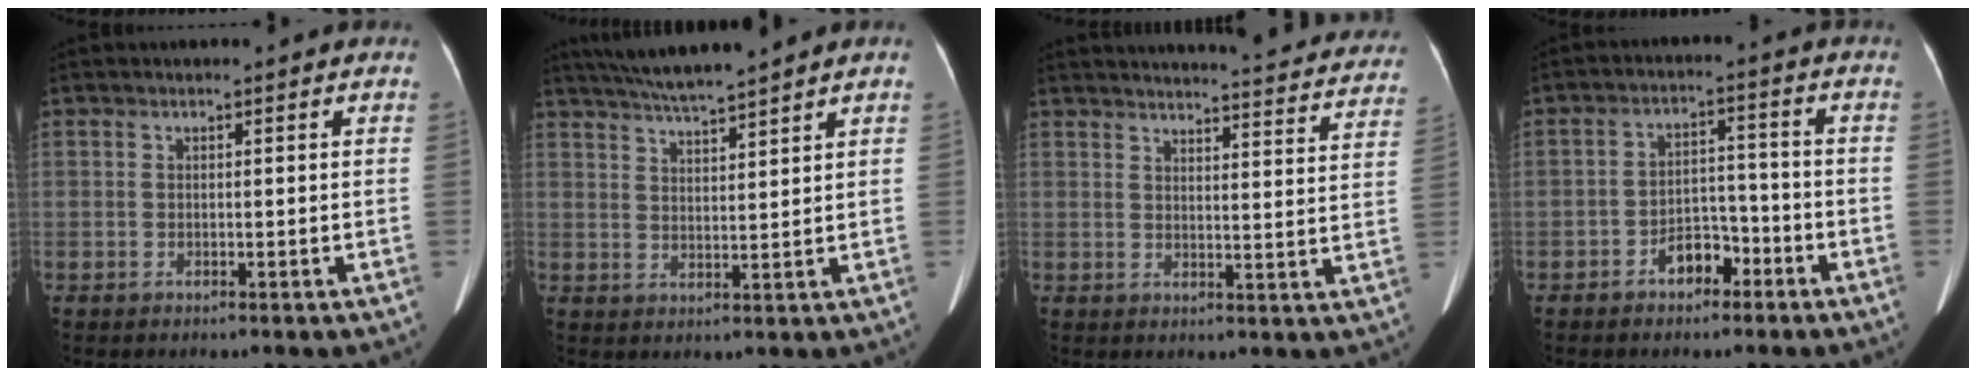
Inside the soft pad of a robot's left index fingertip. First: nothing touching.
{"total": 7.8, "force": [7.0, -0.9, 3.3], "torque": [-0.060, 0.015, 0.122]}
{"total": 26.7, "force": [25.4, 3.2, 7.5], "torque": [-0.103, -0.071, 0.285]}
{"total": 4.8, "force": [-3.0, 2.7, 2.6], "torque": [-0.044, 0.018, -0.049]}